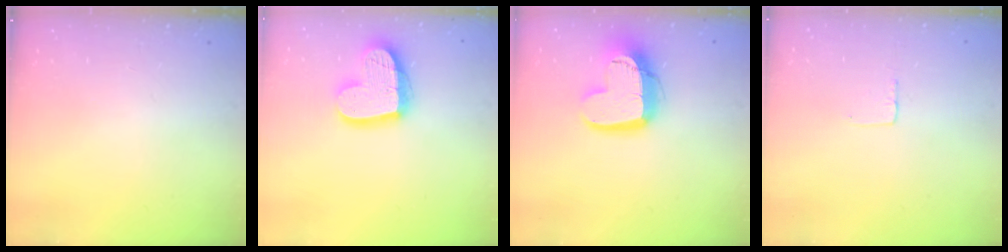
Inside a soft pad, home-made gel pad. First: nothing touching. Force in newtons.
{"total": 17.2, "press": 17.1, "slide": 1.5}
{"total": 15.3, "press": 15.2, "slide": 1.2}
{"total": 2.7, "press": 2.7, "slide": 0.1}